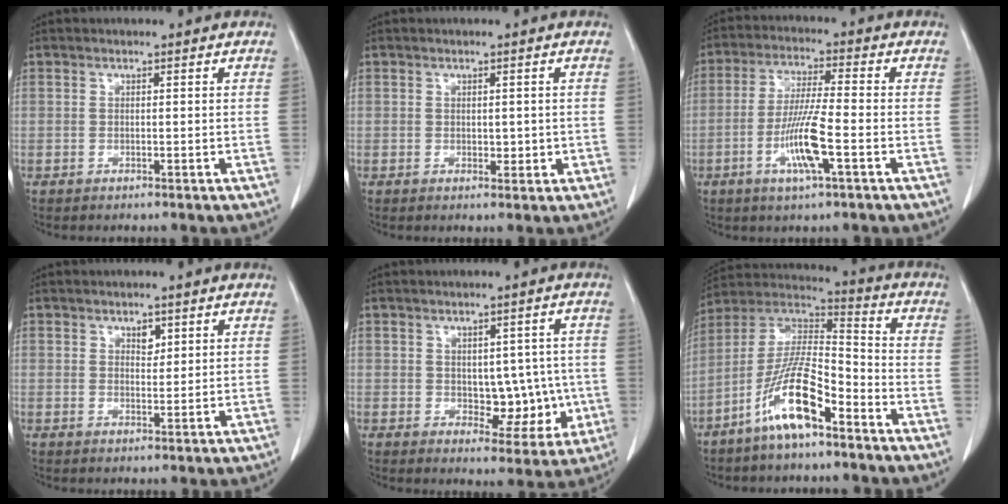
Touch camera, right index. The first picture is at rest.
{"total": 1.9, "force": [0.0, 1.3, 1.4], "torque": [-0.016, -0.001, 0.005]}
{"total": 9.1, "force": [-3.2, 0.4, 8.5], "torque": [-0.167, -0.010, -0.063]}
{"total": 1.9, "force": [1.0, 1.1, 1.1], "torque": [-0.013, -0.003, 0.018]}
{"total": 7.3, "force": [-0.5, 4.5, 5.7], "torque": [-0.054, 0.010, 0.008]}
{"total": 13.2, "force": [-7.3, 2.7, 10.7], "torque": [-0.210, 0.001, -0.136]}